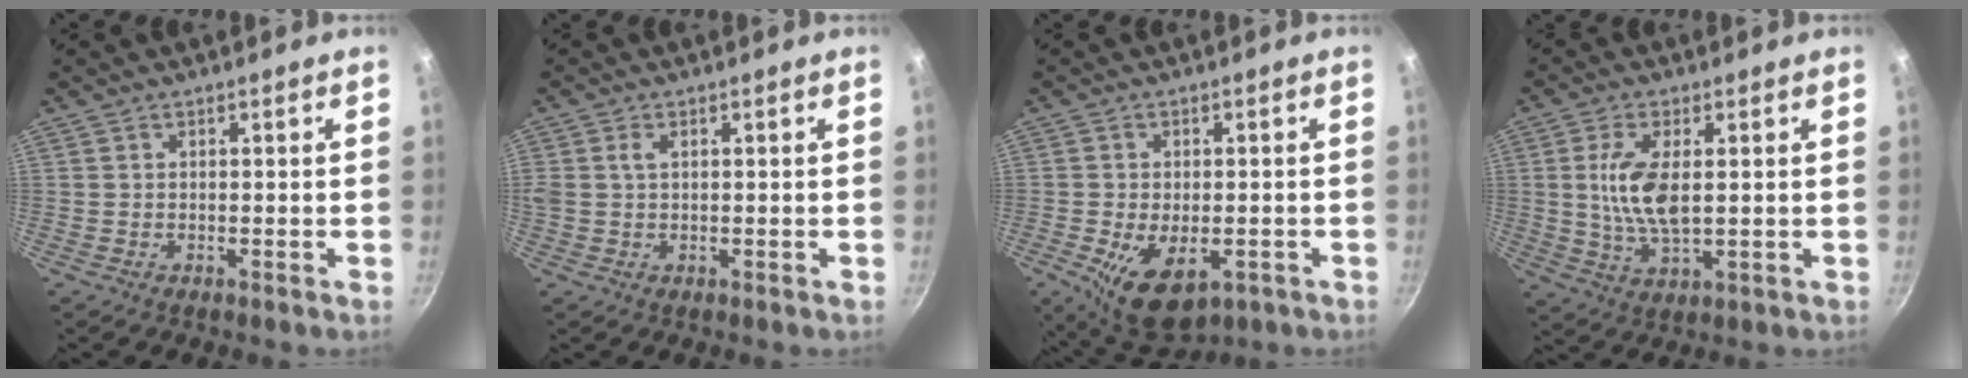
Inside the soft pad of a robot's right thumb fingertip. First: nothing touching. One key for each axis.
{"total": 2.5, "fx": 0.7, "fy": 1.6, "fz": 1.8, "tx": -0.052, "ty": 0.009, "tz": 0.017}
{"total": 11.3, "fx": -4.1, "fy": 6.2, "fz": 8.5, "tx": -0.139, "ty": -0.002, "tz": -0.050}
{"total": 9.3, "fx": 1.1, "fy": 4.0, "fz": 8.3, "tx": -0.173, "ty": -0.012, "tz": 0.025}